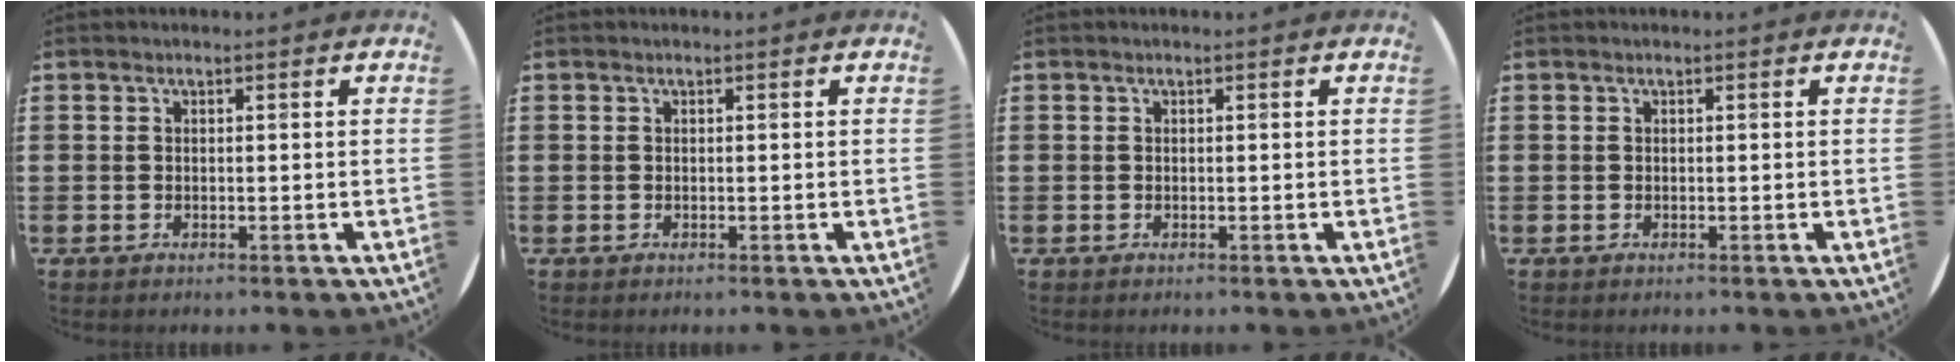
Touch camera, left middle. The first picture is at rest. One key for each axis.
{"total": 0.0}
{"total": 0.0}
{"total": 0.0}